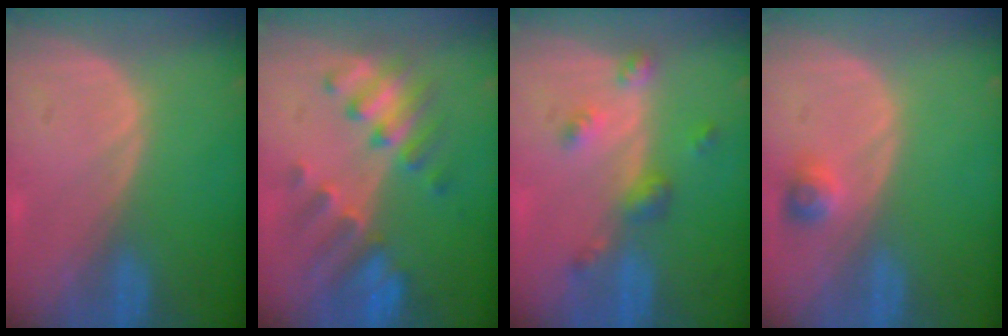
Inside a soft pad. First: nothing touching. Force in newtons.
{"total": 7.8, "press": 7.7, "slide": 0.8}
{"total": 4.8, "press": 4.3, "slide": 2.3}
{"total": 2.2, "press": 2.2, "slide": 0.2}